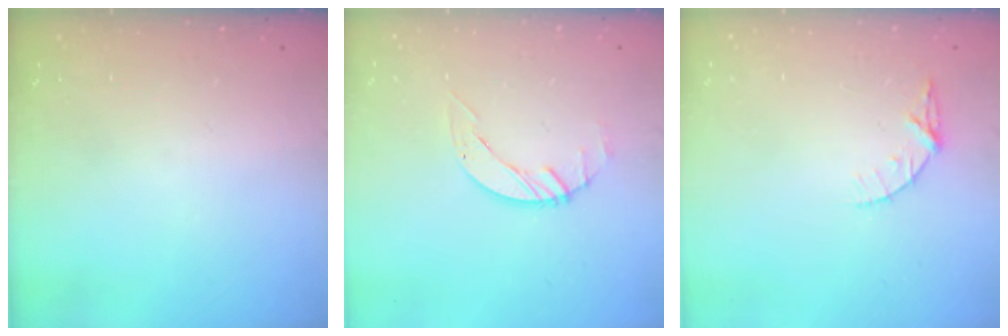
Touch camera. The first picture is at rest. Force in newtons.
{"total": 2.6, "press": 2.6, "slide": 0.3}
{"total": 4.7, "press": 4.7, "slide": 0.5}